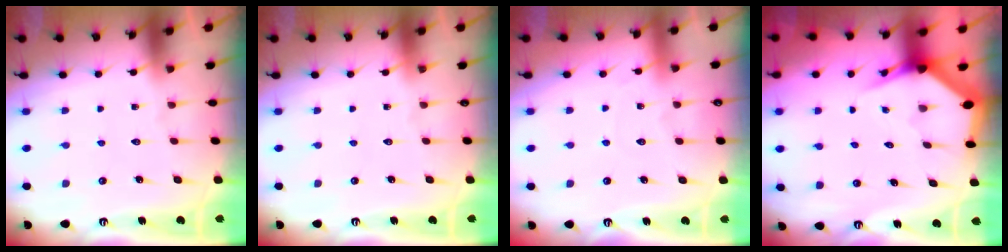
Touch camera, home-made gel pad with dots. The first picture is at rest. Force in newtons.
{"total": 0.0}
{"total": 2.8, "press": 2.8, "slide": 0.4}
{"total": 3.0, "press": 2.9, "slide": 0.5}